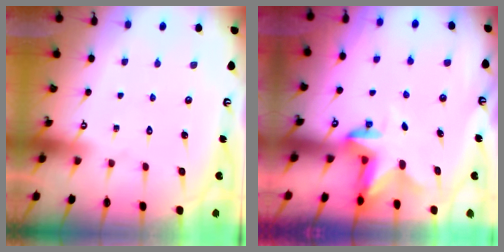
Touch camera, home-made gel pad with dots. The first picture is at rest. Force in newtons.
{"total": 2.8, "press": 2.7, "slide": 0.5}